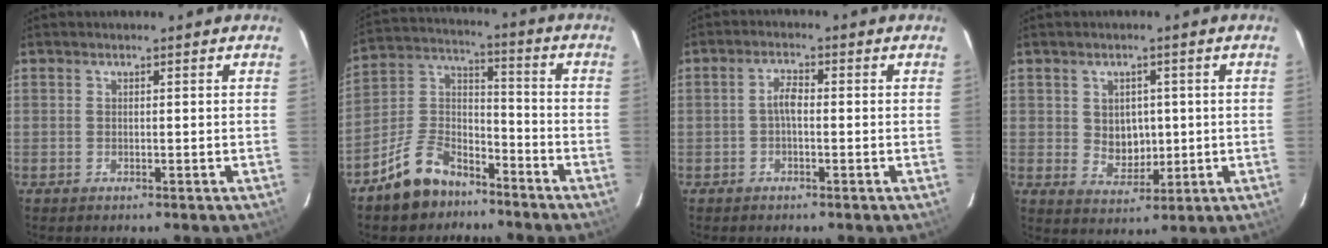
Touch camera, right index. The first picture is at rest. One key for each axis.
{"total": 11.9, "fx": -8.3, "fy": 6.7, "fz": 5.2, "tx": -0.122, "ty": 0.047, "tz": -0.139}
{"total": 2.7, "fx": -0.4, "fy": 1.1, "fz": 2.4, "tx": -0.049, "ty": 0.009, "tz": -0.008}
{"total": 5.7, "fx": 0.5, "fy": 4.8, "fz": 3.2, "tx": -0.053, "ty": 0.002, "tz": 0.020}